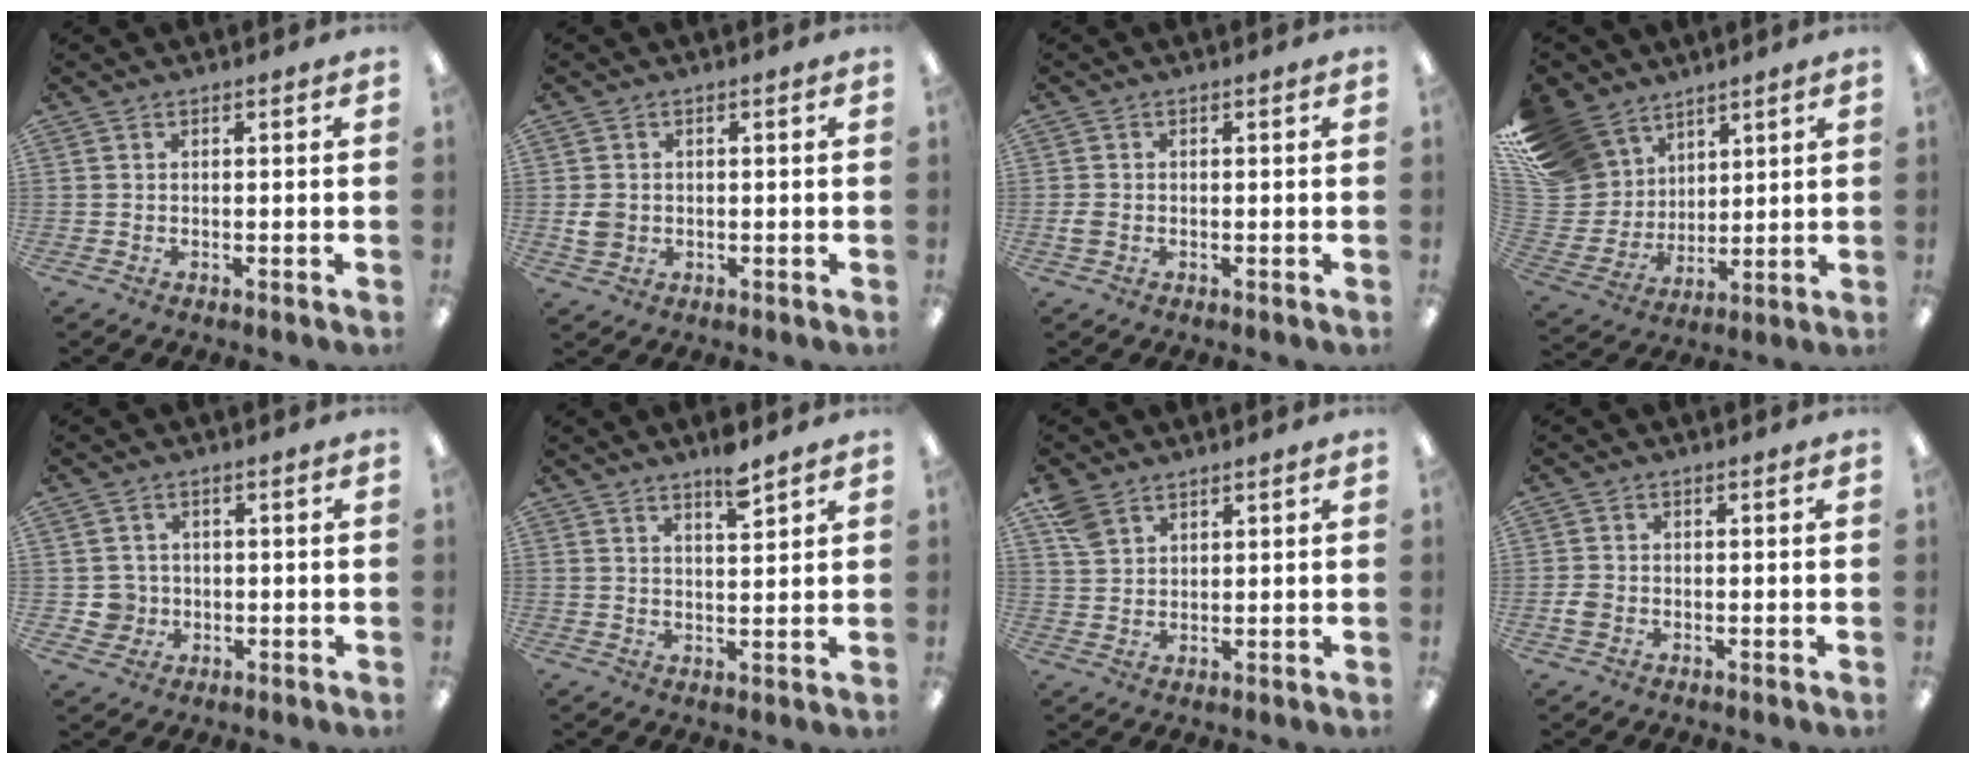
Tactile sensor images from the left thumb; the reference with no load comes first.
{"total": 3.7, "force": [-0.1, 3.3, 1.7], "torque": [-0.022, 0.004, 0.000]}
{"total": 2.0, "force": [-0.5, 1.6, 1.1], "torque": [-0.019, 0.003, -0.007]}
{"total": 16.0, "force": [10.5, 11.2, 4.4], "torque": [-0.128, -0.062, 0.213]}
{"total": 4.6, "force": [-0.2, 4.6, 0.7], "torque": [-0.021, 0.006, -0.002]}
{"total": 5.0, "force": [4.0, 1.0, 2.8], "torque": [-0.032, -0.029, 0.065]}
{"total": 5.6, "force": [3.8, 3.5, 2.1], "torque": [-0.048, -0.007, 0.074]}
{"total": 2.5, "force": [-0.7, 1.9, 1.3], "torque": [-0.021, 0.004, -0.012]}